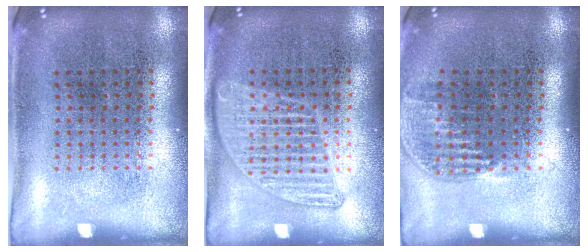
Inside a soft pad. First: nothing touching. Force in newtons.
{"total": 1.3, "press": 1.3, "slide": 0.1}
{"total": 1.1, "press": 0.9, "slide": 0.6}